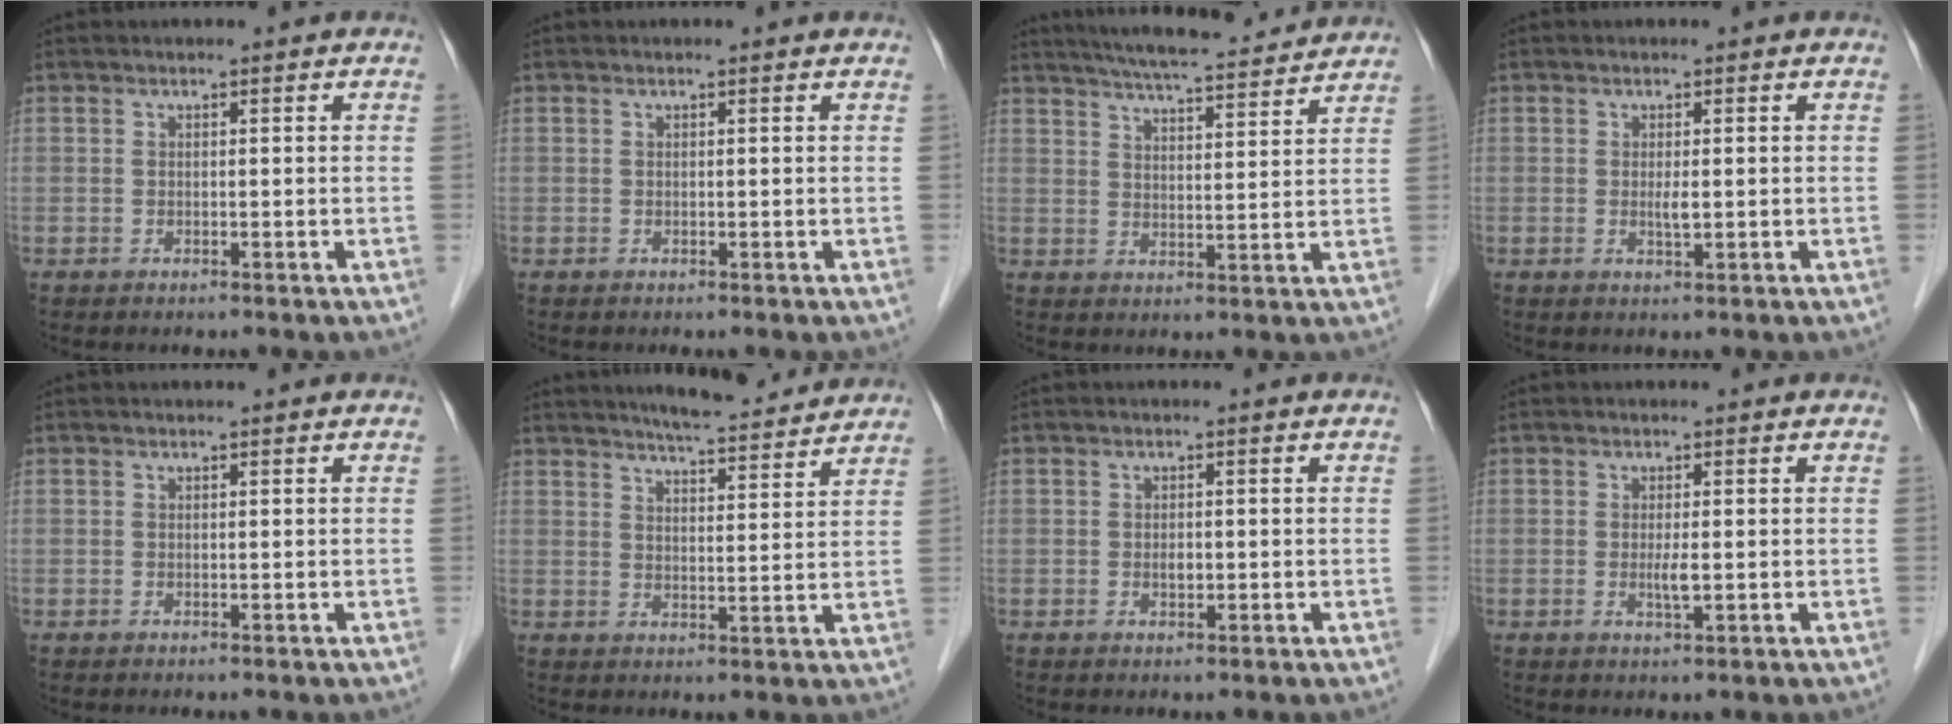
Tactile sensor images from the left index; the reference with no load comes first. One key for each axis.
{"total": 0.6, "fx": 0.6, "fy": 0.1, "fz": 0.1, "tx": -0.009, "ty": 0.007, "tz": 0.008}
{"total": 14.8, "fx": 13.4, "fy": 1.7, "fz": 6.1, "tx": -0.101, "ty": 0.018, "tz": 0.190}
{"total": 1.2, "fx": -0.1, "fy": 0.2, "fz": 1.2, "tx": -0.025, "ty": -0.006, "tz": 0.000}
{"total": 0.0}
{"total": 10.7, "fx": 9.9, "fy": 1.1, "fz": 3.9, "tx": -0.058, "ty": 0.005, "tz": 0.132}
{"total": 1.1, "fx": -0.3, "fy": 0.7, "fz": 0.8, "tx": -0.015, "ty": -0.003, "tz": -0.004}
{"total": 1.7, "fx": -0.2, "fy": 0.2, "fz": 1.7, "tx": -0.035, "ty": -0.007, "tz": -0.003}